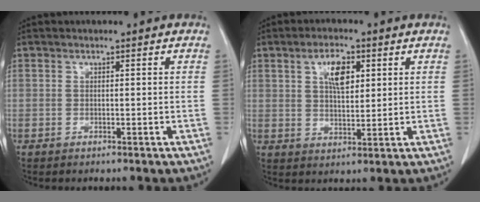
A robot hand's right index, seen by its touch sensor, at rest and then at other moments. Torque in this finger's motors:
{"motor_torque": [0.23, 0.22, 0.35, 0.05]}